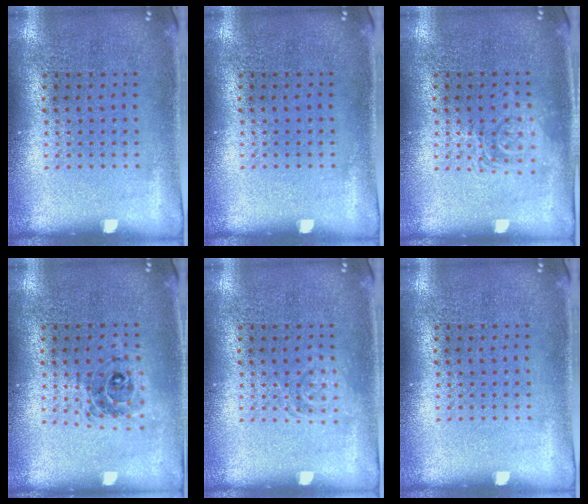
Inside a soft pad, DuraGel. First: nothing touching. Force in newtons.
{"total": 0.0}
{"total": 1.3, "press": 1.2, "slide": 0.3}
{"total": 0.7, "press": 0.7, "slide": 0.2}
{"total": 1.4, "press": 1.4, "slide": 0.2}
{"total": 0.0}